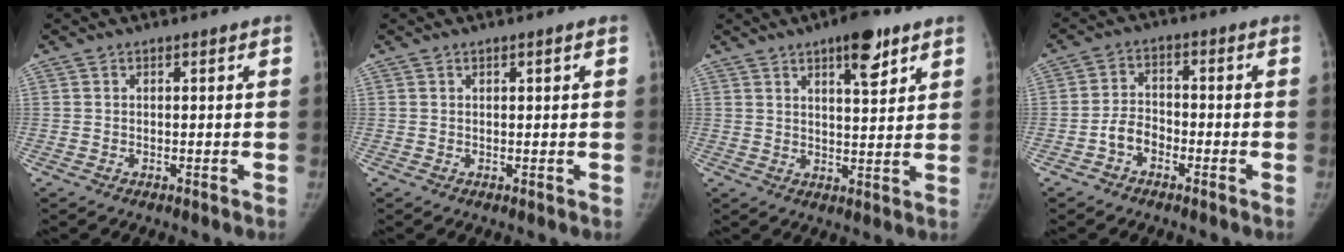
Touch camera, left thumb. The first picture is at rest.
{"total": 0.7, "force": [0.2, 0.2, 0.6], "torque": [-0.007, 0.001, 0.005]}
{"total": 8.0, "force": [4.7, 2.7, 5.9], "torque": [-0.068, -0.025, 0.067]}
{"total": 4.8, "force": [-2.5, 3.4, 2.3], "torque": [-0.028, 0.026, -0.050]}